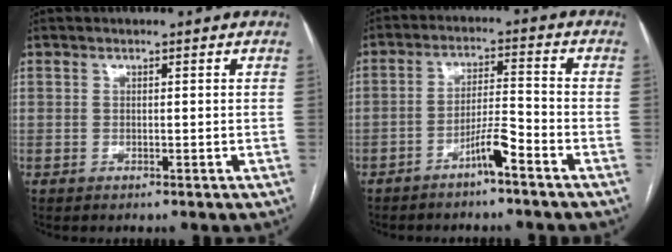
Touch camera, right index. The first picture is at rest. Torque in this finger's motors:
{"motor_torque": [0.89, -0.20, 0.32, 0.13]}